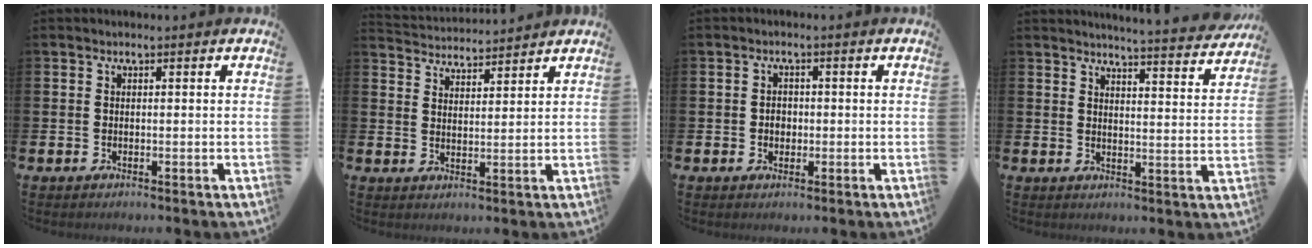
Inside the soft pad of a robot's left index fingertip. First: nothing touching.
{"total": 3.9, "force": [3.9, 0.2, -0.5], "torque": [-0.006, -0.027, 0.070]}
{"total": 1.6, "force": [-0.1, 1.5, 0.8], "torque": [0.000, 0.001, -0.007]}
{"total": 4.8, "force": [4.7, -0.5, 0.6], "torque": [-0.011, -0.042, 0.077]}